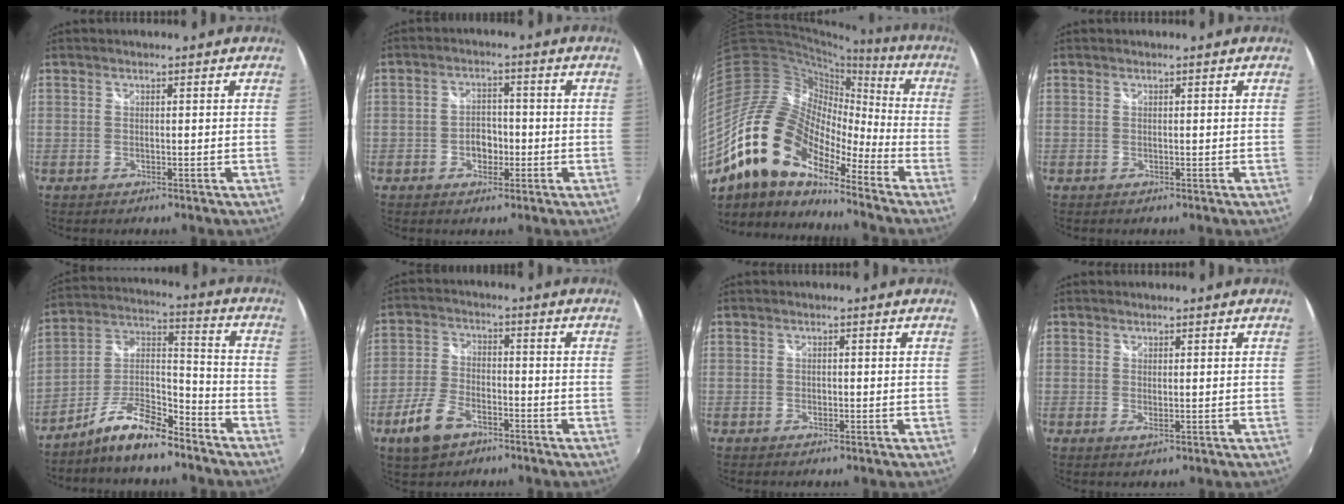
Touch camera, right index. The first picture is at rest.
{"total": 4.3, "force": [-1.5, 3.2, 2.3], "torque": [-0.040, 0.007, -0.021]}
{"total": 18.3, "force": [-12.2, 8.4, 10.8], "torque": [-0.187, -0.014, -0.243]}
{"total": 0.0}
{"total": 12.2, "force": [-9.1, 3.5, 7.3], "torque": [-0.153, 0.025, -0.168]}
{"total": 8.9, "force": [-5.2, 4.8, 5.4], "torque": [-0.127, -0.001, -0.098]}
{"total": 0.7, "force": [-0.4, 0.6, 0.2], "torque": [-0.002, -0.002, -0.007]}
{"total": 1.1, "force": [0.0, 0.2, 1.1], "torque": [-0.020, -0.002, 0.001]}